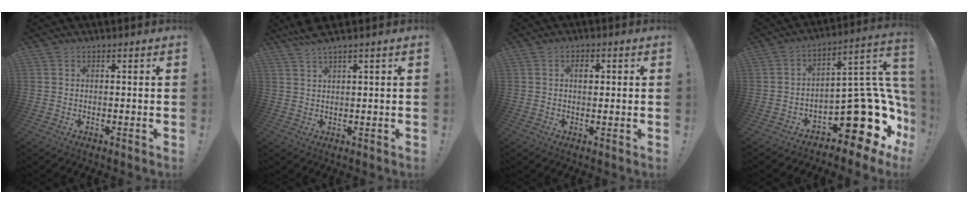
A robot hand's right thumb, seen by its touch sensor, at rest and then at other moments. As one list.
[{"total": 3.7, "force": [2.5, -0.4, 2.7], "torque": [-0.060, -0.006, 0.044]}, {"total": 2.4, "force": [0.5, 1.5, 1.8], "torque": [-0.016, 0.000, 0.002]}, {"total": 19.9, "force": [-7.6, 9.3, 15.9], "torque": [-0.191, 0.033, -0.110]}]